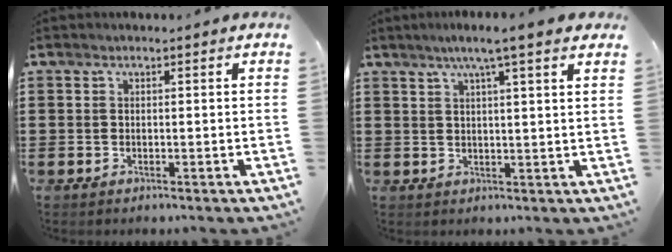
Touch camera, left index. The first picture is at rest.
{"total": 4.9, "force": [3.3, -0.5, 3.5], "torque": [-0.077, -0.001, 0.056]}